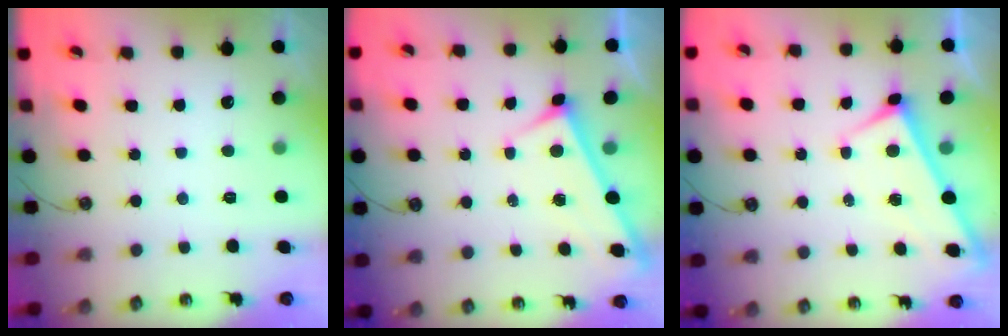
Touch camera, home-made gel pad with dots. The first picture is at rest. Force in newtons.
{"total": 3.1, "press": 3.1, "slide": 0.2}
{"total": 1.9, "press": 1.9, "slide": 0.2}